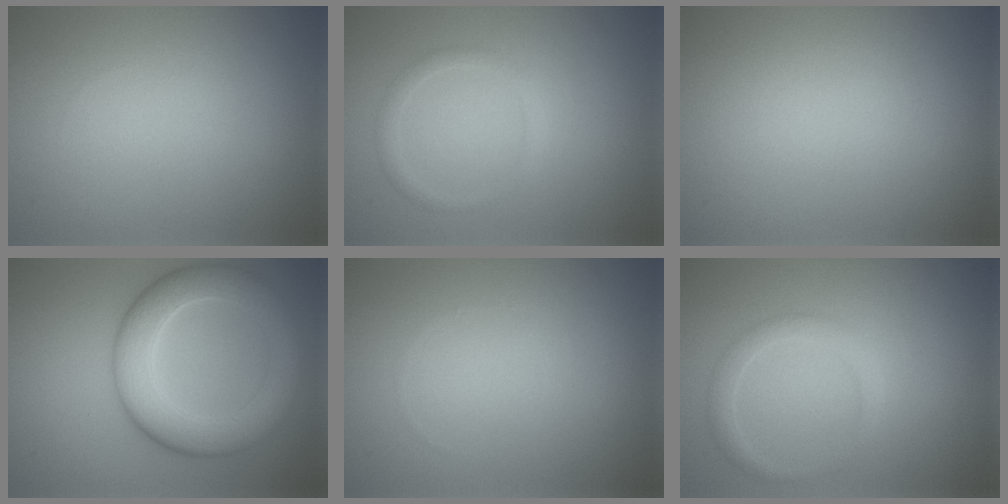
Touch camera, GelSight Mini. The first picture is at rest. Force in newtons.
{"total": 1.4, "press": 1.4, "slide": 0.1}
{"total": 0.0}
{"total": 7.1, "press": 7.1, "slide": 0.4}
{"total": 0.0}
{"total": 1.9, "press": 1.9, "slide": 0.1}